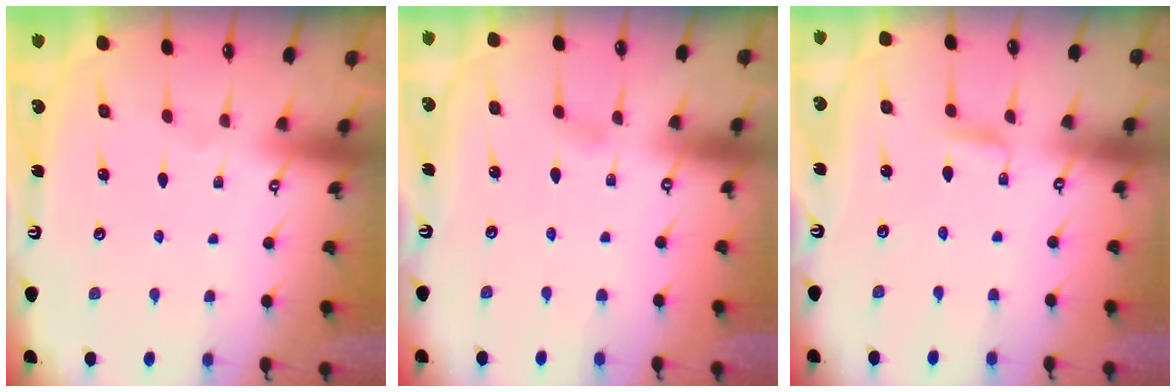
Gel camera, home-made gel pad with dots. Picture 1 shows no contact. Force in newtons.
{"total": 3.4, "press": 3.4, "slide": 0.4}
{"total": 3.0, "press": 3.0, "slide": 0.3}